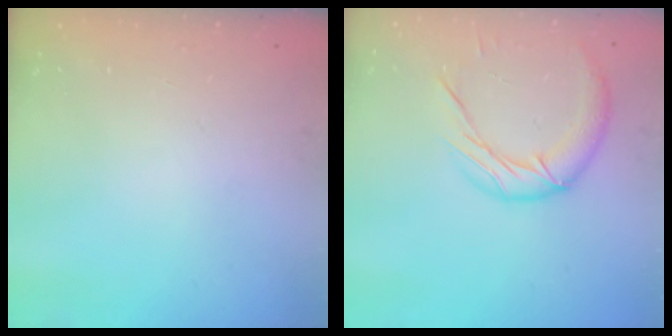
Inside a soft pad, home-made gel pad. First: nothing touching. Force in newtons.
{"total": 13.1, "press": 13.0, "slide": 1.0}